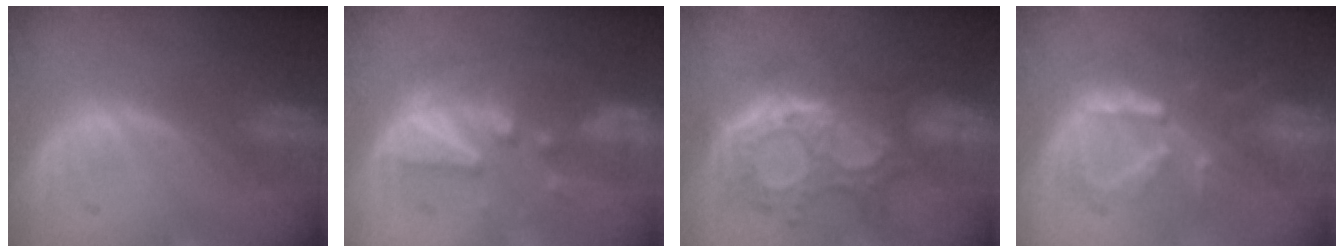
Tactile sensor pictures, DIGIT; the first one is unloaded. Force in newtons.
{"total": 8.4, "press": 8.0, "slide": 2.4}
{"total": 10.3, "press": 9.8, "slide": 3.3}
{"total": 7.8, "press": 7.6, "slide": 1.5}